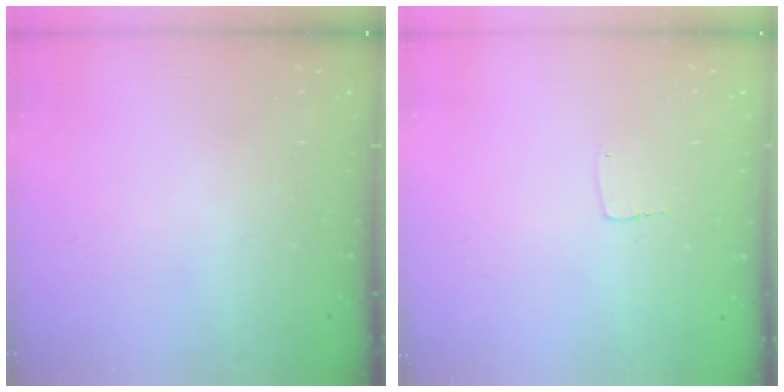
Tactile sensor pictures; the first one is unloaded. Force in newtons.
{"total": 2.3, "press": 2.3, "slide": 0.1}